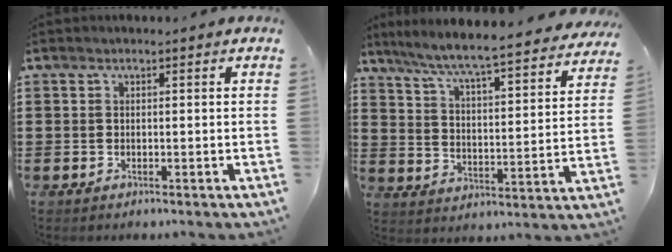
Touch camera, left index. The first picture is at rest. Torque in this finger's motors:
{"motor_torque": [2.14, 0.00, 0.79, 0.21]}